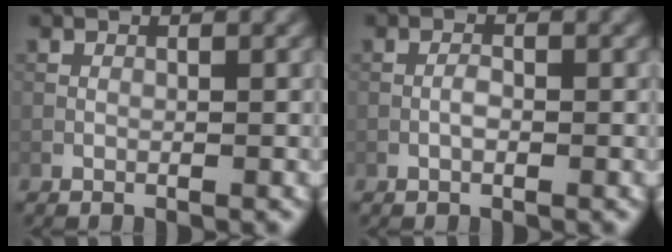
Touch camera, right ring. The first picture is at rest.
{"total": 0.8, "force": [-0.2, 0.2, 0.7], "torque": [-0.012, 0.002, -0.002]}